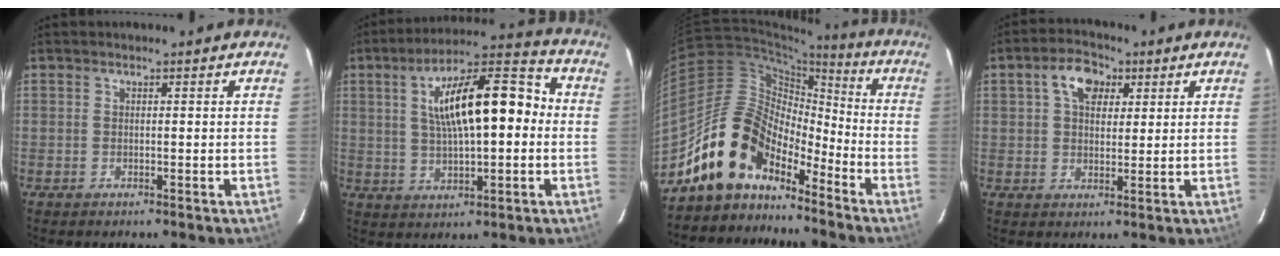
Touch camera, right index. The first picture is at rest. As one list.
[{"total": 16.5, "force": [1.7, 5.8, 15.3], "torque": [-0.249, 0.033, 0.029]}, {"total": 13.8, "force": [-10.8, 6.7, 5.4], "torque": [-0.102, 0.026, -0.197]}, {"total": 6.7, "force": [2.8, 4.4, 4.2], "torque": [-0.072, 0.024, 0.048]}]